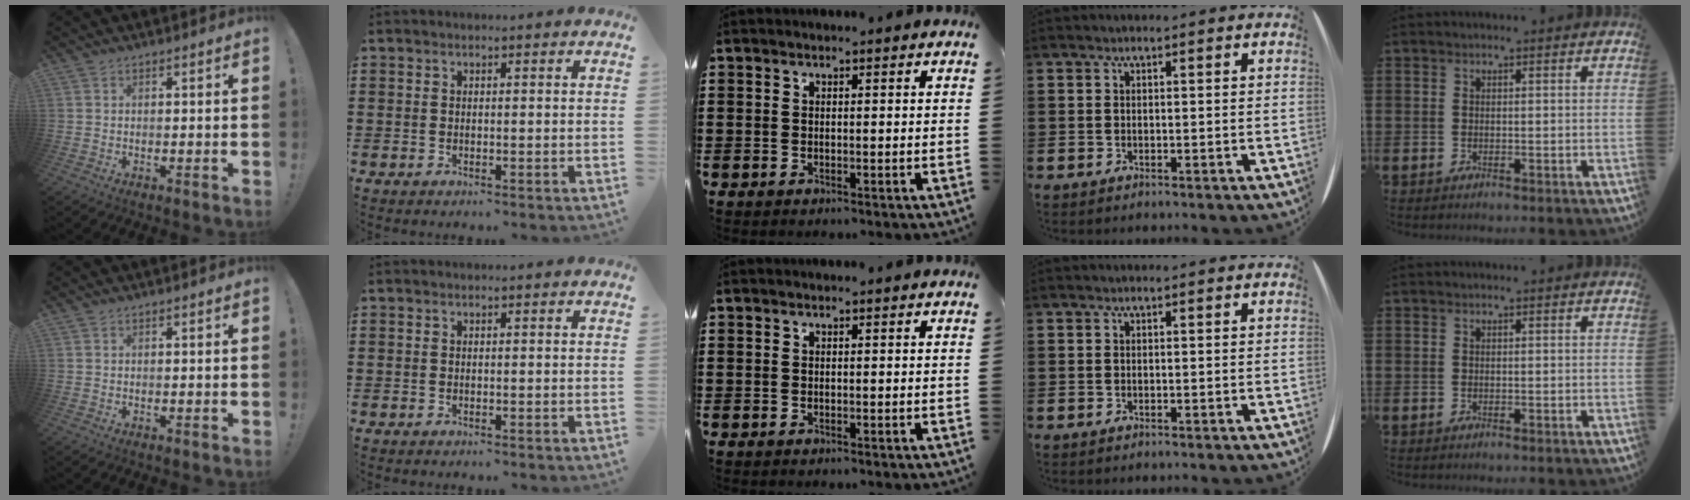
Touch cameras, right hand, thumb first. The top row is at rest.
{}